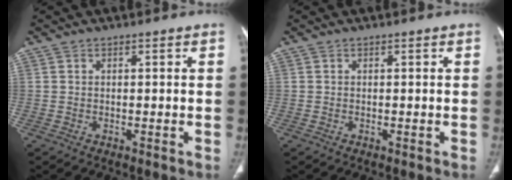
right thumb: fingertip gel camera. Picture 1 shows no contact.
{"total": 0.0}